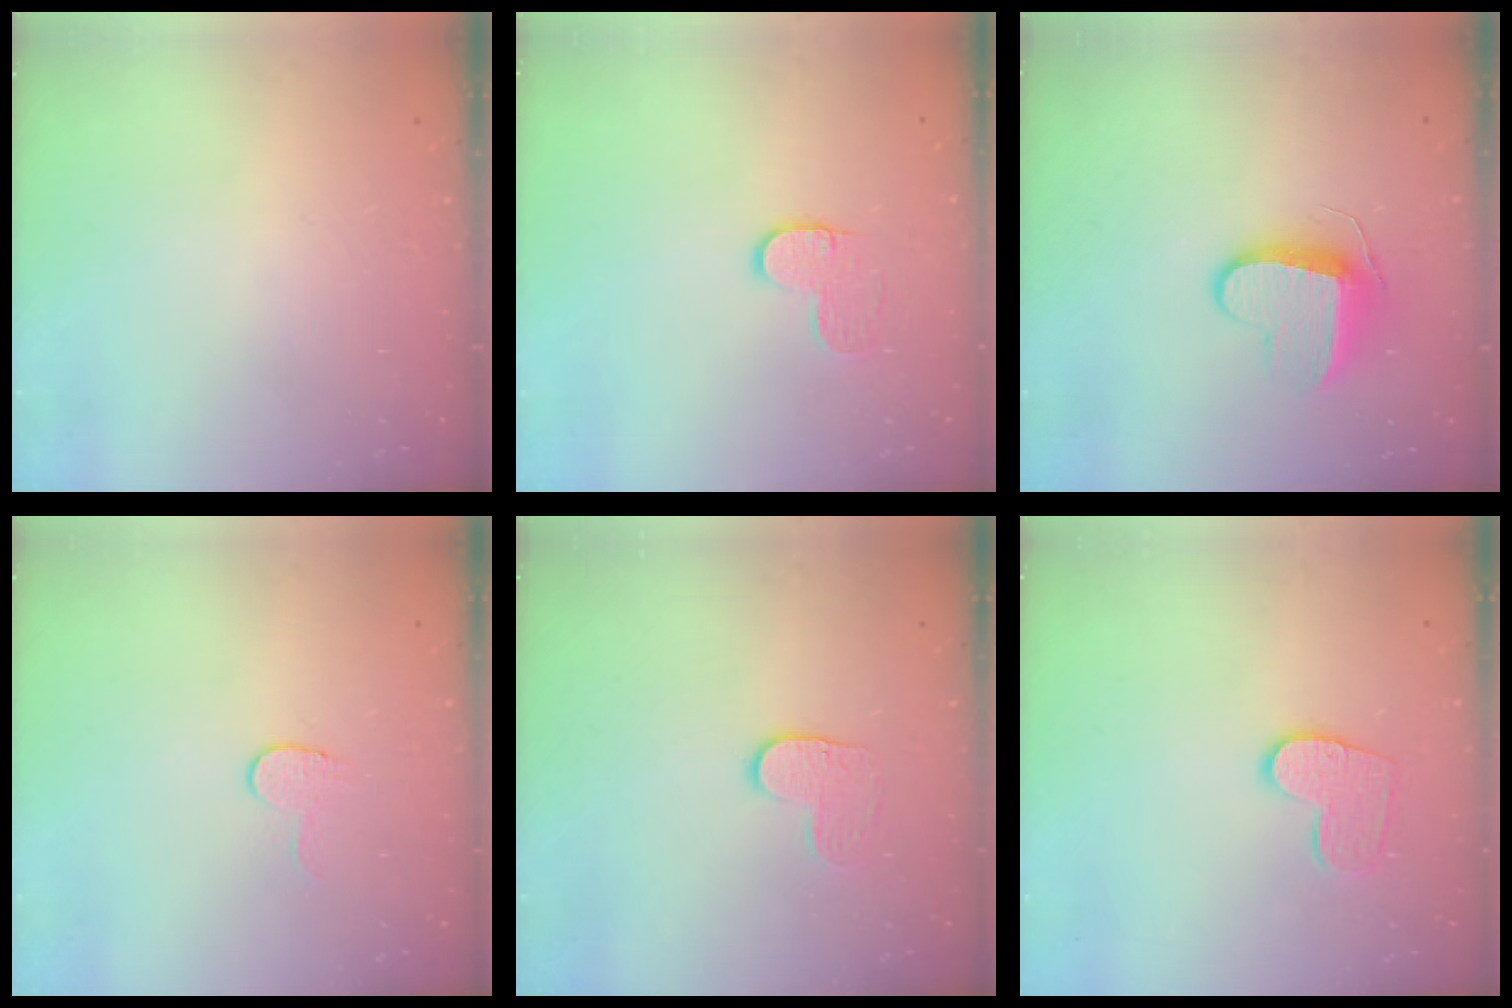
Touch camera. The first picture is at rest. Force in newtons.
{"total": 6.3, "press": 6.3, "slide": 0.3}
{"total": 9.4, "press": 9.4, "slide": 0.5}
{"total": 6.2, "press": 6.2, "slide": 0.5}
{"total": 4.0, "press": 4.0, "slide": 0.4}
{"total": 9.9, "press": 9.9, "slide": 0.7}